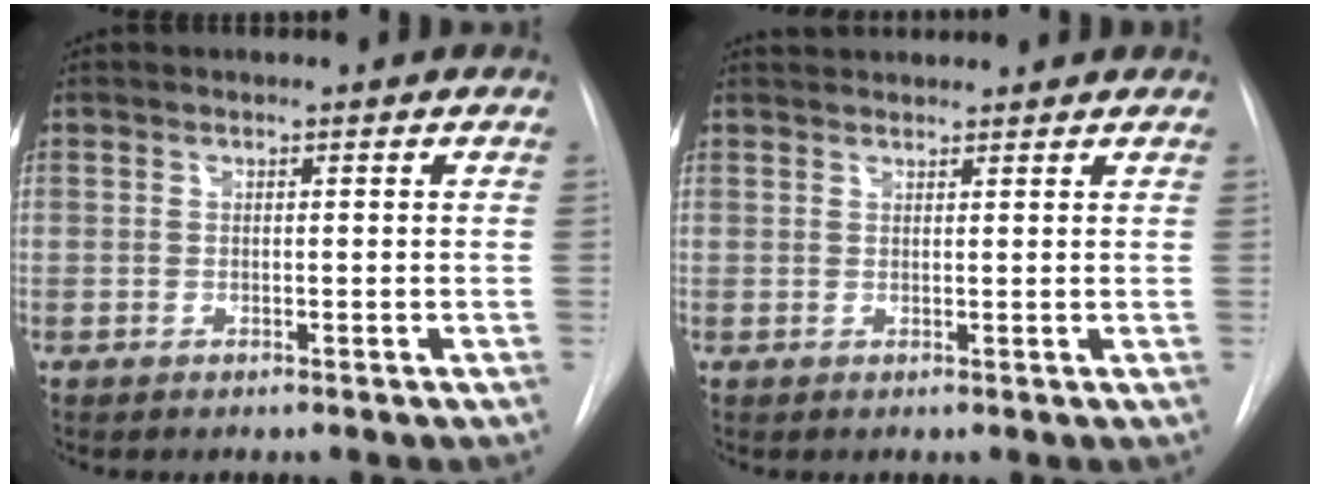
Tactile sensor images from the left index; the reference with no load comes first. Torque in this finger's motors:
{"motor_torque": [-0.34, -1.07, 0.12, 0.05]}